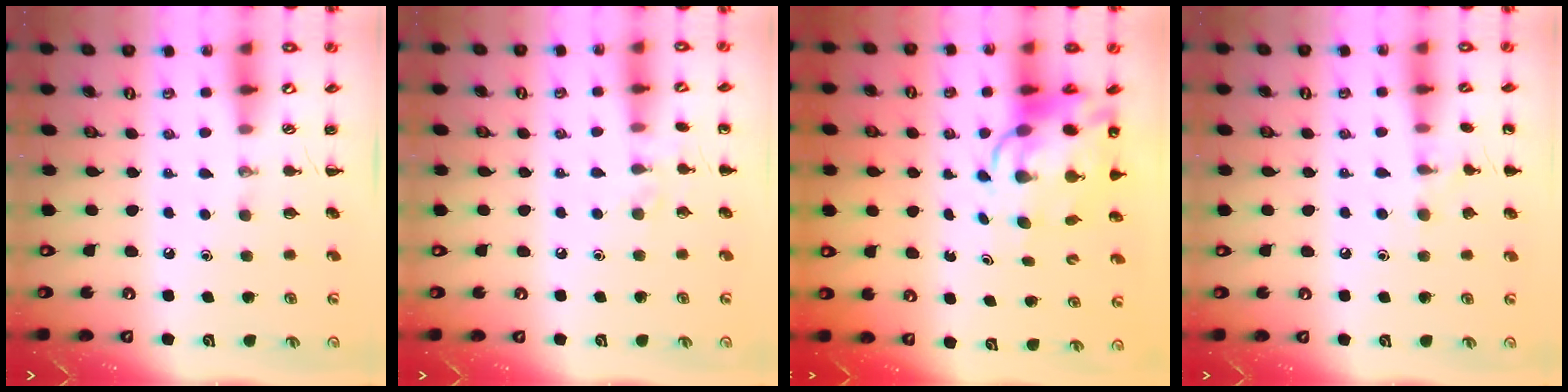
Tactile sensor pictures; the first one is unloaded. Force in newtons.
{"total": 5.3, "press": 5.1, "slide": 1.6}
{"total": 11.5, "press": 11.1, "slide": 3.0}
{"total": 7.0, "press": 6.8, "slide": 1.8}